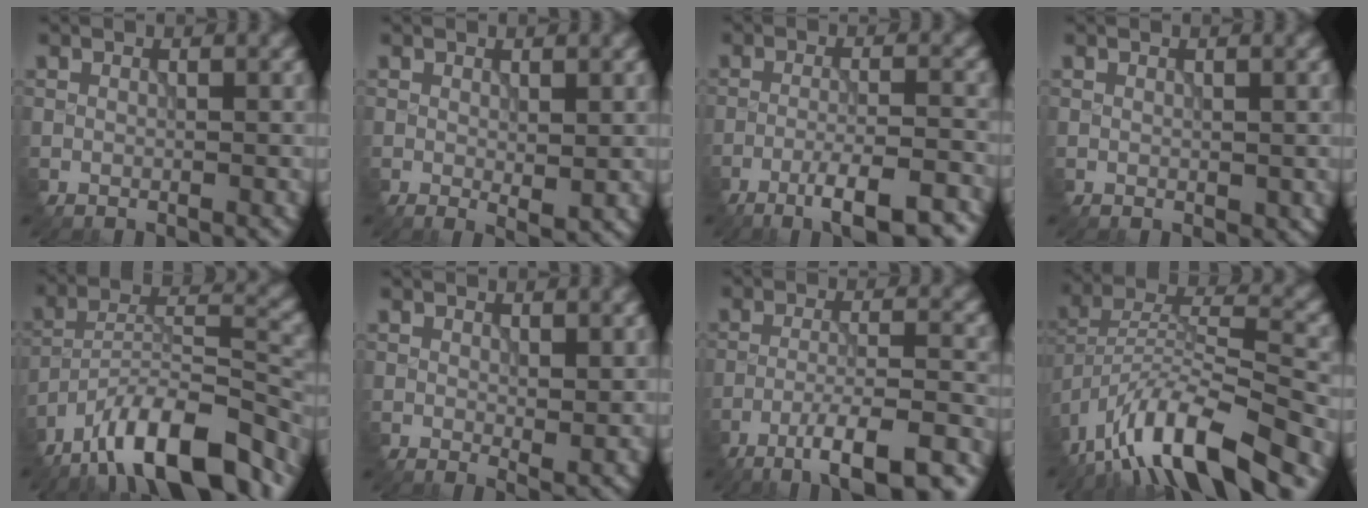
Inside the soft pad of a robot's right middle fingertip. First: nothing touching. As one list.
[{"total": 1.3, "force": [0.2, 0.3, 1.2], "torque": [-0.018, -0.007, 0.007]}, {"total": 6.9, "force": [-4.8, 1.2, 4.9], "torque": [-0.077, 0.006, -0.076]}, {"total": 0.7, "force": [-0.1, 0.5, 0.5], "torque": [-0.008, -0.002, 0.002]}, {"total": 13.2, "force": [-10.0, 4.3, 7.5], "torque": [-0.126, 0.021, -0.178]}, {"total": 1.7, "force": [0.7, 0.6, 1.4], "torque": [-0.019, -0.009, 0.016]}, {"total": 8.9, "force": [-6.0, 1.7, 6.3], "torque": [-0.099, 0.007, -0.096]}, {"total": 12.2, "force": [-8.7, 3.6, 7.8], "torque": [-0.139, 0.007, -0.165]}]